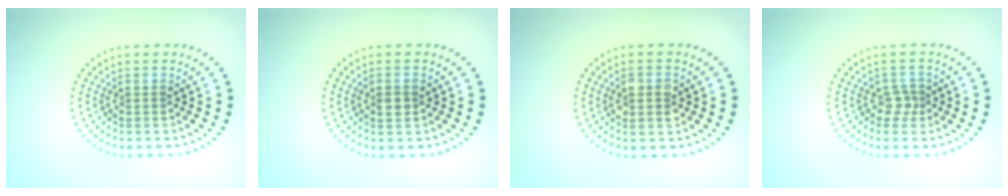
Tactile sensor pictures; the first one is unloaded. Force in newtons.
{"total": 1.5, "press": 1.5, "slide": 0.3}
{"total": 2.8, "press": 2.8, "slide": 0.3}
{"total": 1.6, "press": 1.3, "slide": 0.9}